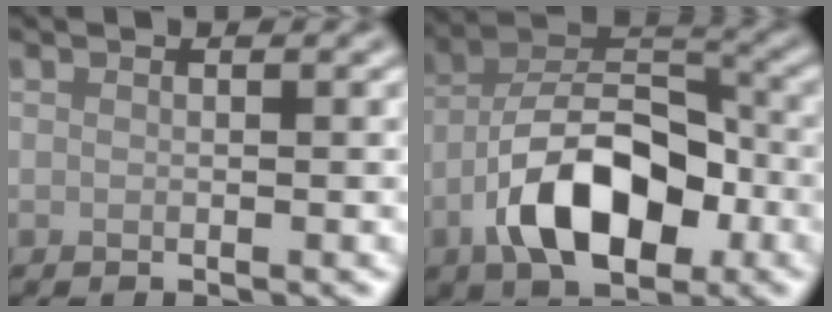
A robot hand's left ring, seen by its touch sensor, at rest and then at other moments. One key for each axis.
{"total": 9.7, "fx": -4.2, "fy": 4.9, "fz": 7.3, "tx": -0.124, "ty": 0.014, "tz": -0.081}